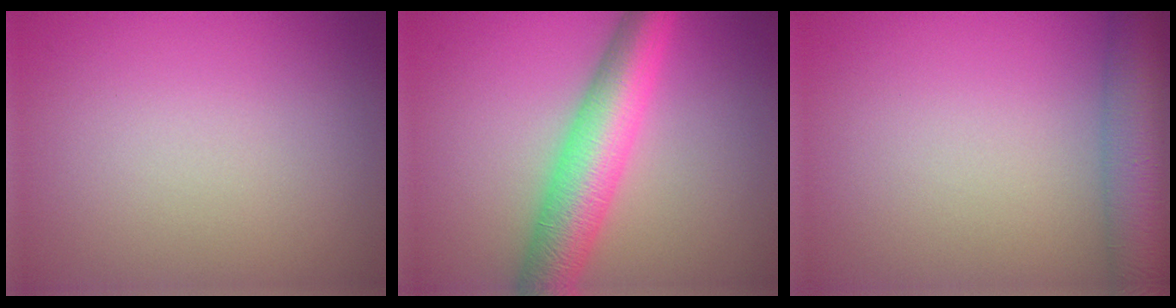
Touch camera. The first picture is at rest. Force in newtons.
{"total": 7.2, "press": 7.2, "slide": 0.1}
{"total": 6.7, "press": 6.7, "slide": 0.3}